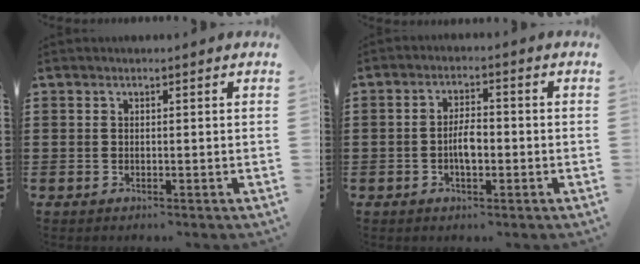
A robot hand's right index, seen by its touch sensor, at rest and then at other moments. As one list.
[{"total": 3.9, "force": [-0.8, 1.6, 3.5], "torque": [-0.072, 0.004, -0.018]}]